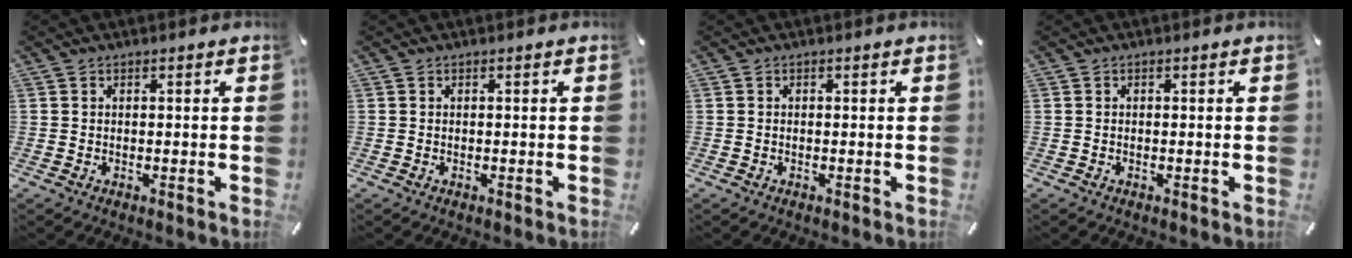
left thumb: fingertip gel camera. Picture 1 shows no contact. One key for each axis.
{"total": 0.0}
{"total": 0.0}
{"total": 0.0}